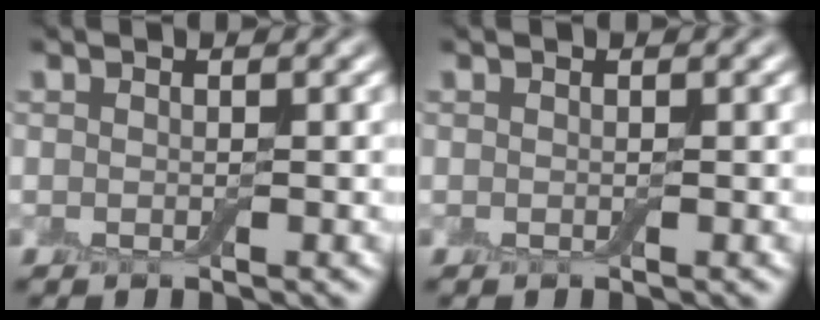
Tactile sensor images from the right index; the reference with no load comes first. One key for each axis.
{"total": 0.0}